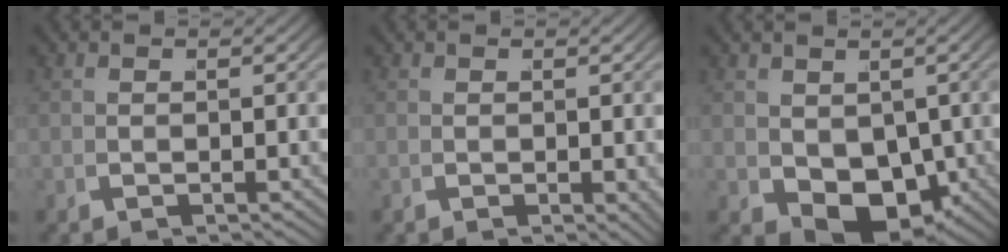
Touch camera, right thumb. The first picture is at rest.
{"total": 1.0, "force": [0.1, 0.5, 0.8], "torque": [-0.010, -0.004, 0.003]}
{"total": 6.5, "force": [-1.1, 4.5, 4.6], "torque": [-0.087, -0.046, 0.016]}